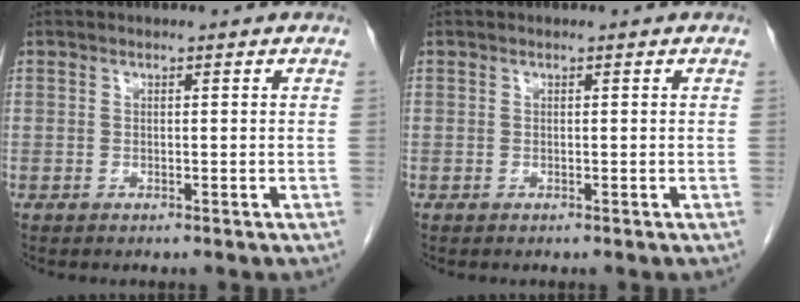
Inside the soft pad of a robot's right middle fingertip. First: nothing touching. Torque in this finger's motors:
{"motor_torque": [0.08, -0.11, 0.01, 0.00]}